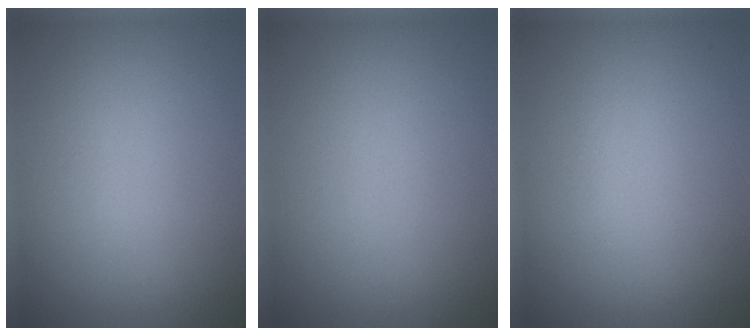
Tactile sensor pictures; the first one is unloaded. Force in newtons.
{"total": 0.0}
{"total": 0.0}